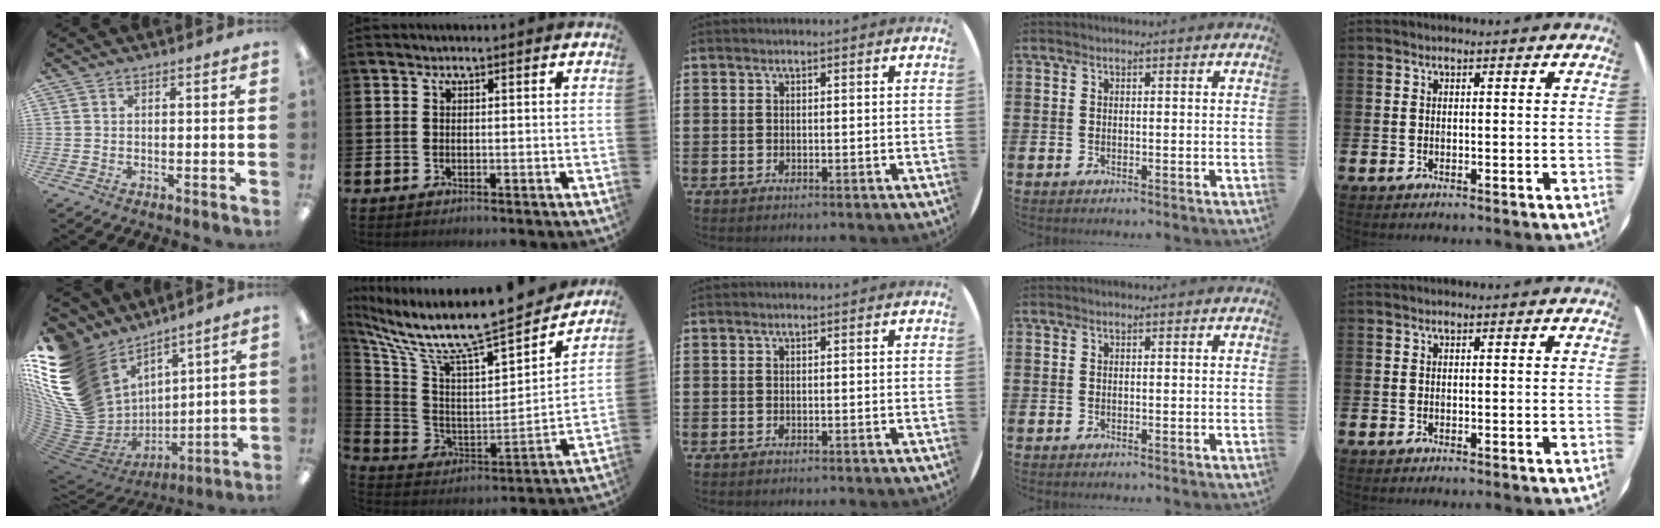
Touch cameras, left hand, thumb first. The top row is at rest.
{"thumb": {"total": 23.5, "force": [8.7, 16.9, 13.8], "torque": [-0.295, -0.078, 0.198]}, "index": {"total": 10.2, "force": [8.8, 1.2, 5.0], "torque": [-0.134, -0.076, 0.143]}}